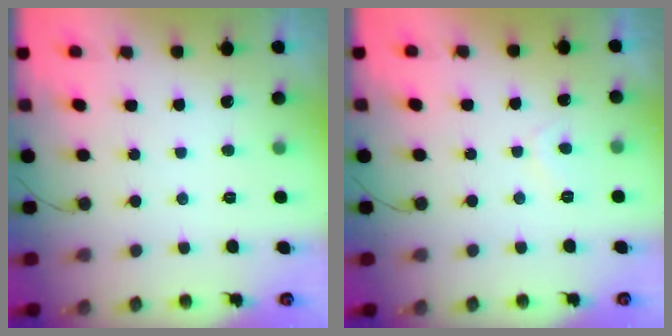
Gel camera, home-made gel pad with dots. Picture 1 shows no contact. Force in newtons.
{"total": 2.0, "press": 1.9, "slide": 0.6}